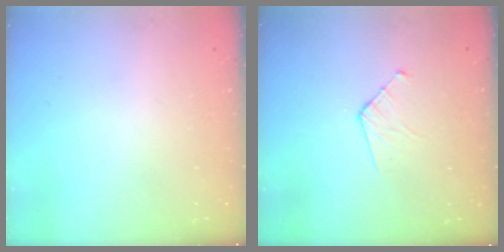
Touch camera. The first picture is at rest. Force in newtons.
{"total": 5.5, "press": 5.5, "slide": 0.5}